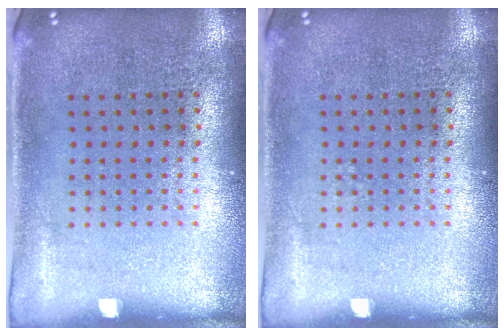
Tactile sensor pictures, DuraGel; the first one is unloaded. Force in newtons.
{"total": 0.0}